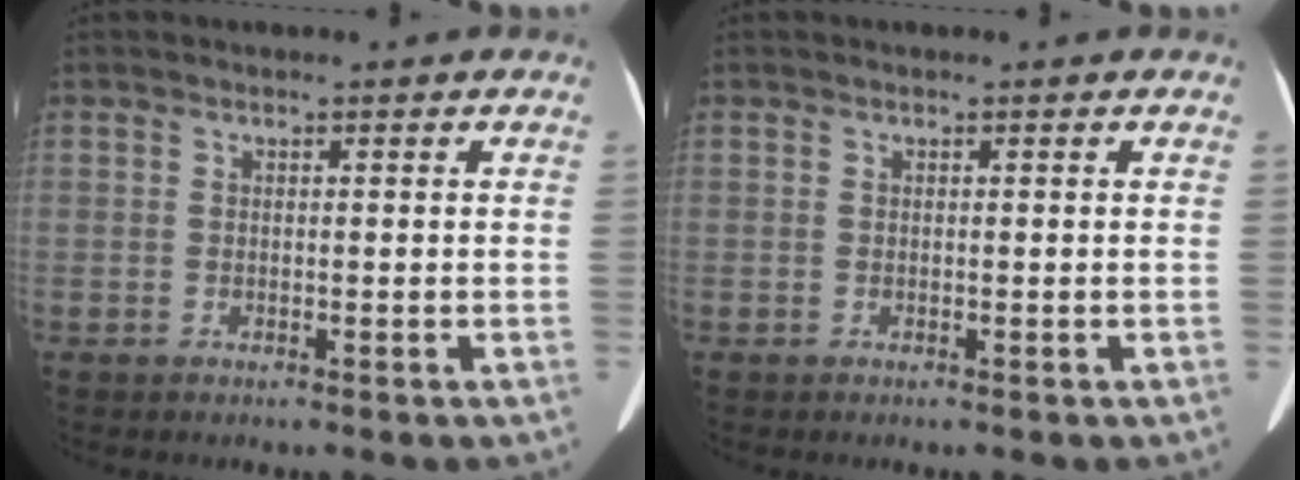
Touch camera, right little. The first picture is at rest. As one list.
[{"total": 0.0}]